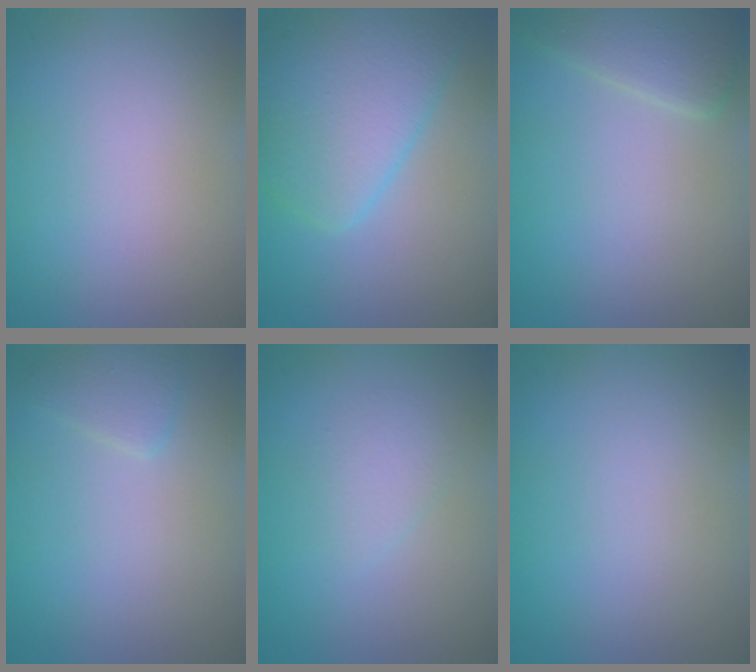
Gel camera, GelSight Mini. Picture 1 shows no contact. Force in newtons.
{"total": 6.6, "press": 6.6, "slide": 0.2}
{"total": 3.0, "press": 2.9, "slide": 0.2}
{"total": 1.5, "press": 1.5, "slide": 0.1}
{"total": 1.6, "press": 1.6, "slide": 0.1}
{"total": 0.0}